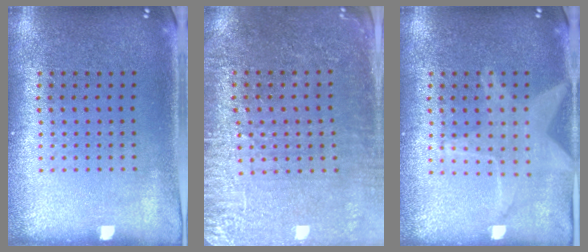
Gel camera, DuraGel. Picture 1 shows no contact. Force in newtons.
{"total": 2.9, "press": 2.8, "slide": 0.9}
{"total": 1.6, "press": 1.6, "slide": 0.2}